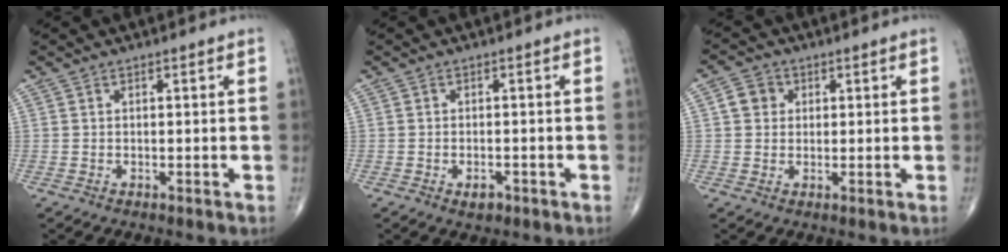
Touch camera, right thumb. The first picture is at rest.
{"total": 2.4, "force": [-1.4, 1.3, 1.5], "torque": [-0.017, 0.003, -0.017]}
{"total": 4.0, "force": [0.9, 3.5, 1.6], "torque": [-0.014, 0.005, 0.010]}